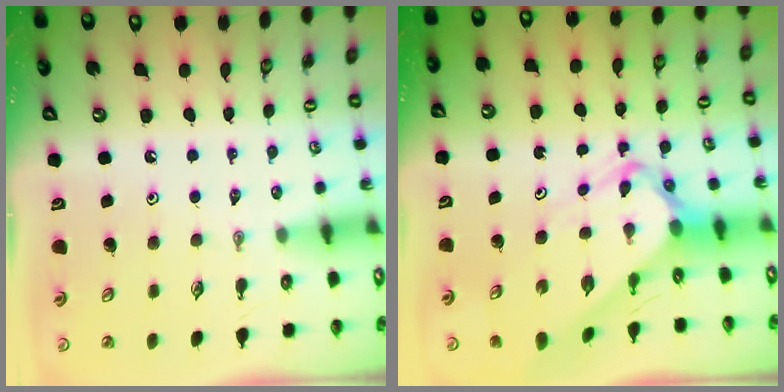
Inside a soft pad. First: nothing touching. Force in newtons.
{"total": 5.9, "press": 5.9, "slide": 0.5}